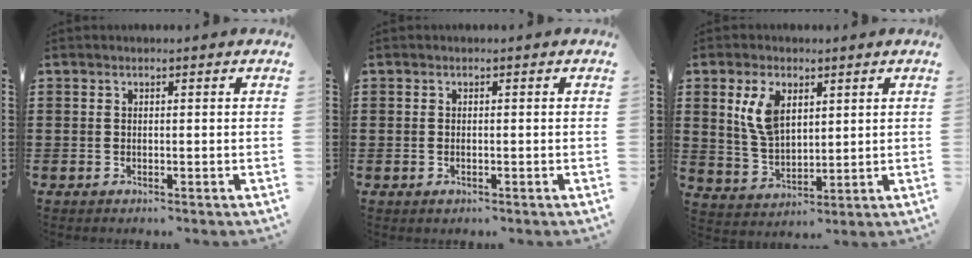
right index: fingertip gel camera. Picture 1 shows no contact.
{"total": 0.6, "force": [-0.2, 0.2, 0.5], "torque": [-0.011, -0.004, -0.003]}
{"total": 7.4, "force": [3.1, 4.1, 5.3], "torque": [-0.124, 0.008, 0.055]}